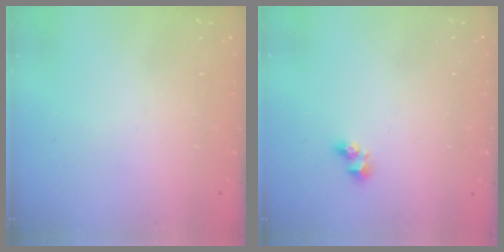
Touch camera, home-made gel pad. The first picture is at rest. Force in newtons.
{"total": 2.7, "press": 2.5, "slide": 1.0}